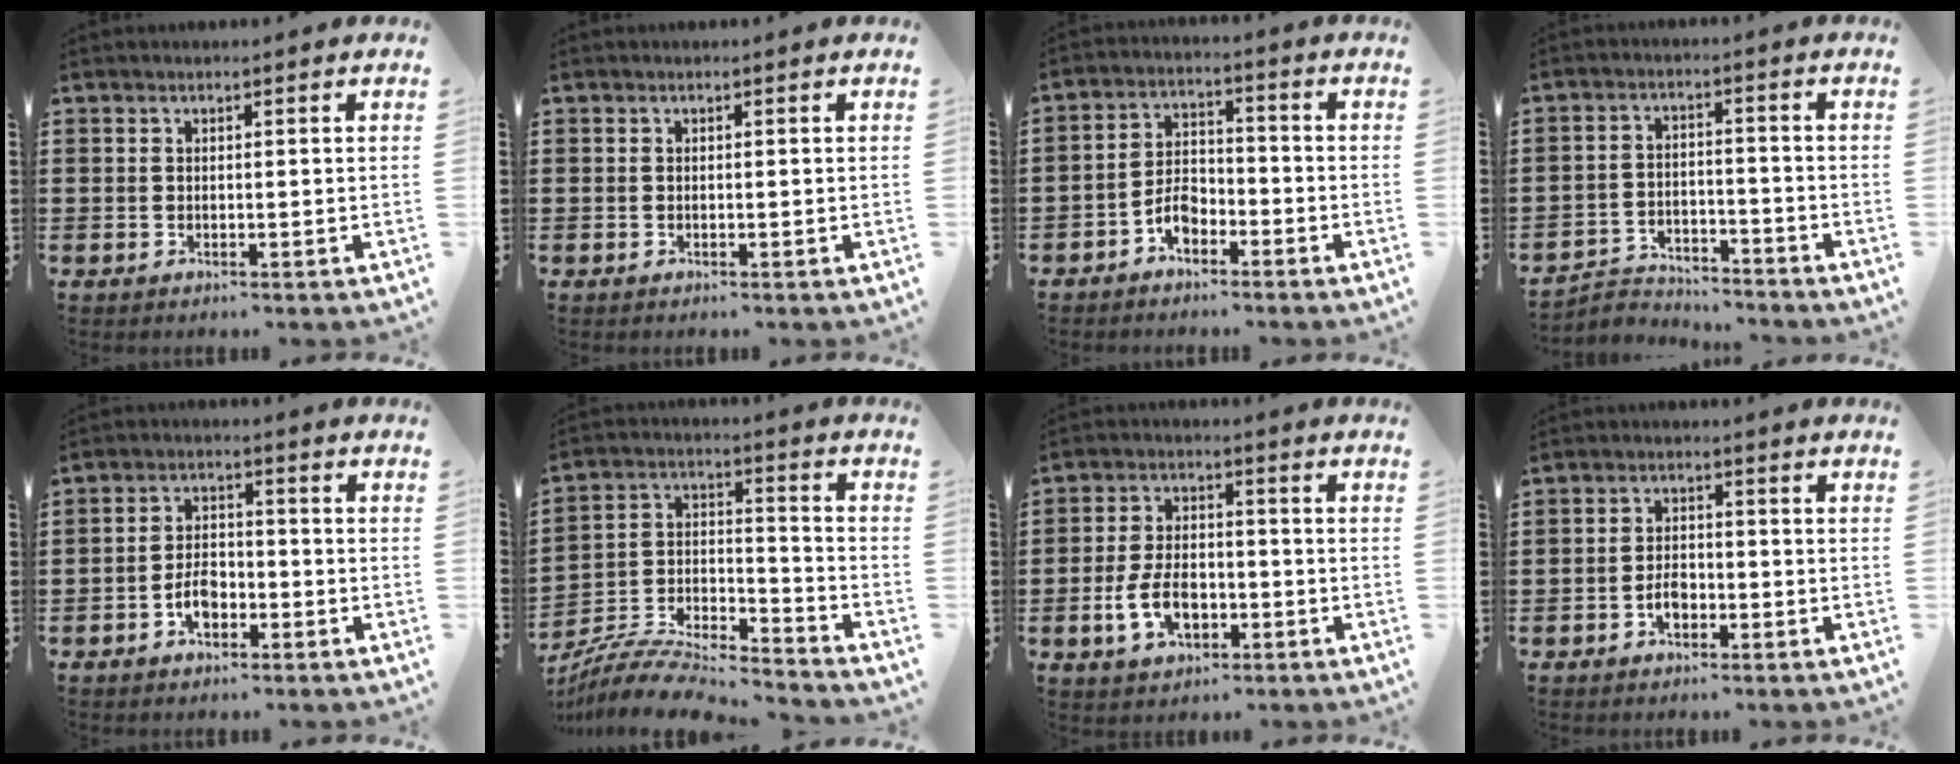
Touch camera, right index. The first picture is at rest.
{"total": 0.0}
{"total": 4.7, "force": [-2.8, 2.7, 2.8], "torque": [-0.063, 0.007, -0.056]}
{"total": 3.8, "force": [-3.8, 0.8, 0.2], "torque": [-0.010, 0.006, -0.079]}
{"total": 4.2, "force": [-2.0, 2.5, 2.8], "torque": [-0.065, 0.001, -0.042]}
{"total": 7.9, "force": [-7.5, 1.2, 2.3], "torque": [-0.050, 0.000, -0.150]}
{"total": 6.8, "force": [-2.3, 4.0, 5.0], "torque": [-0.113, 0.003, -0.047]}
{"total": 2.8, "force": [-1.4, 1.8, 1.7], "torque": [-0.033, 0.003, -0.026]}